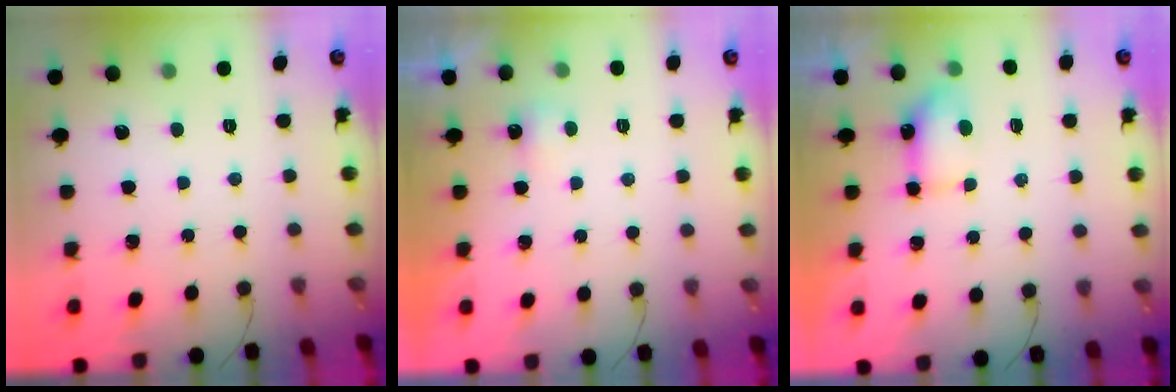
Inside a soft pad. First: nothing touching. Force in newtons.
{"total": 2.4, "press": 2.3, "slide": 0.5}
{"total": 4.7, "press": 4.7, "slide": 0.8}